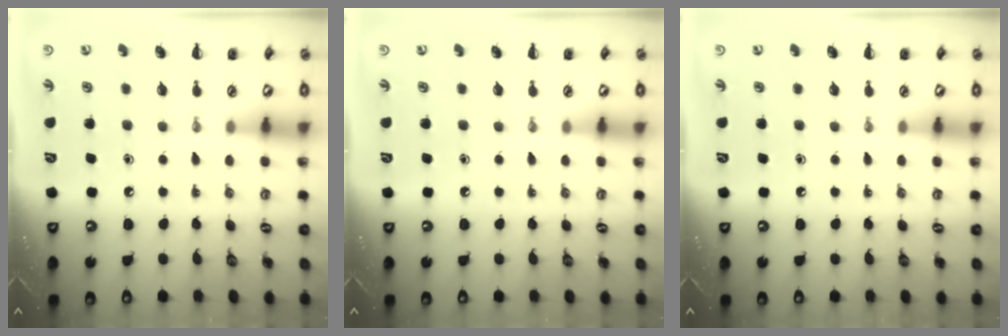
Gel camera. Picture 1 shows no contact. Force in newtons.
{"total": 0.0}
{"total": 0.0}